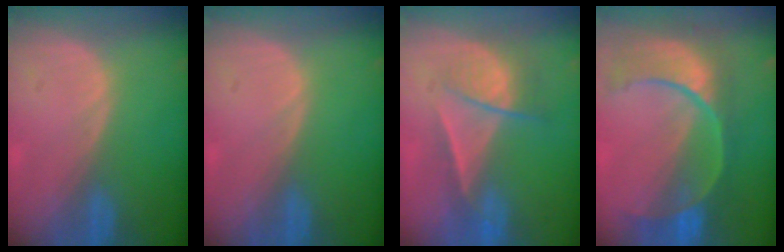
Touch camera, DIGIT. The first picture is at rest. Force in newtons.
{"total": 0.0}
{"total": 7.2, "press": 6.0, "slide": 3.9}
{"total": 11.1, "press": 9.3, "slide": 6.0}